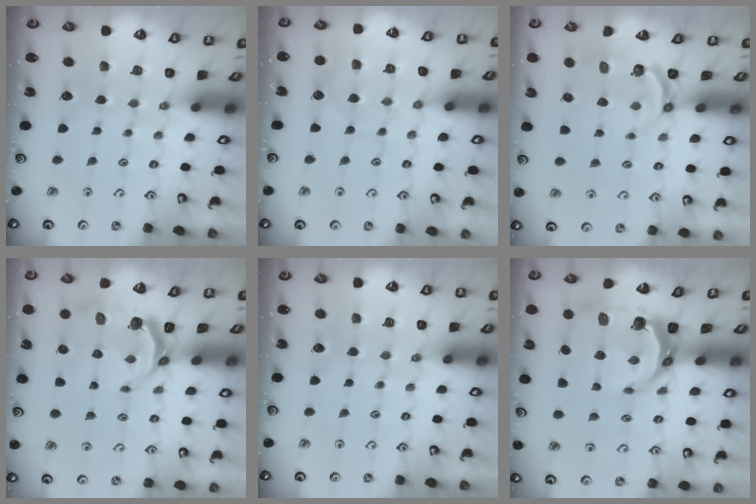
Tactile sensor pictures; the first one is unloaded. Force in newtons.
{"total": 6.9, "press": 6.9, "slide": 0.7}
{"total": 4.5, "press": 3.6, "slide": 2.6}
{"total": 4.4, "press": 3.1, "slide": 3.2}
{"total": 0.0}
{"total": 9.1, "press": 7.8, "slide": 4.7}